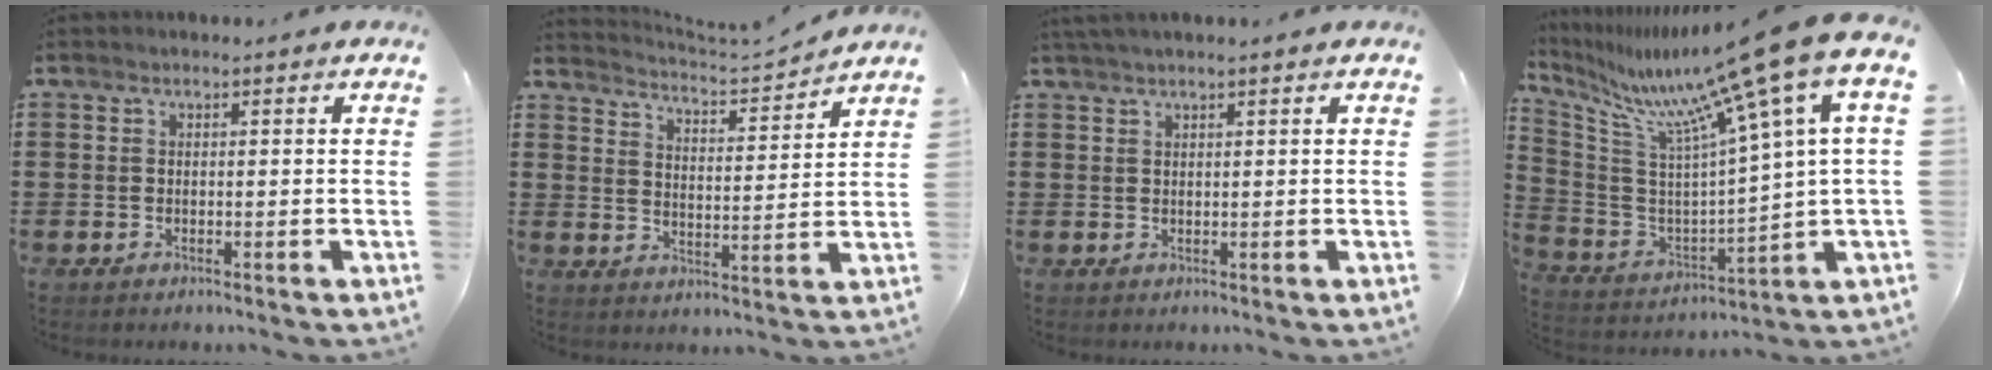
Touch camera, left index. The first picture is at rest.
{"total": 3.3, "force": [3.3, -0.3, 0.2], "torque": [-0.024, -0.029, 0.052]}
{"total": 1.4, "force": [1.2, -0.2, 0.8], "torque": [-0.016, 0.000, 0.023]}
{"total": 14.7, "force": [11.1, -0.2, 9.6], "torque": [-0.196, -0.085, 0.170]}